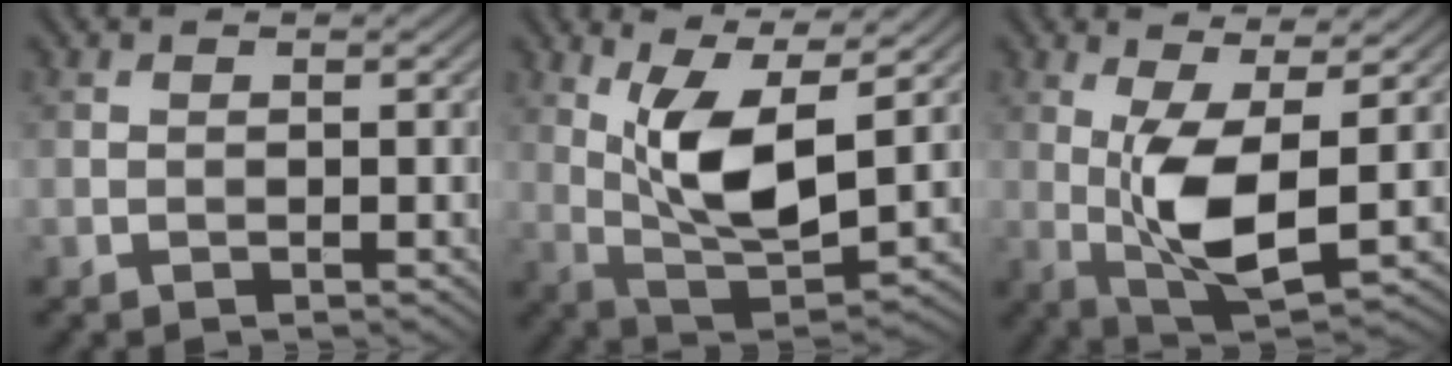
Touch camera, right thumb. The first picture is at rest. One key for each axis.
{"total": 10.5, "fx": 2.9, "fy": 3.7, "fz": 9.4, "tx": -0.189, "ty": -0.006, "tz": 0.060}
{"total": 8.5, "fx": 0.3, "fy": 2.9, "fz": 8.0, "tx": -0.168, "ty": -0.004, "tz": 0.010}